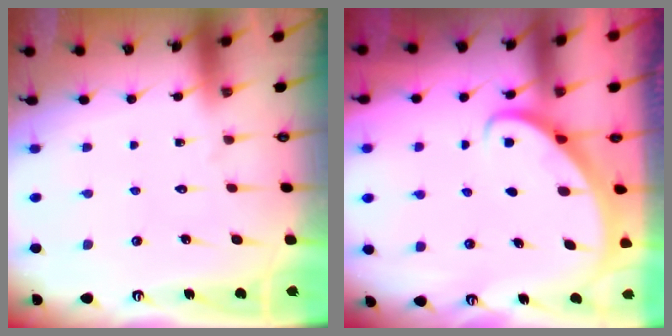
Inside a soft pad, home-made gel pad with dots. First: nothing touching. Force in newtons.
{"total": 2.8, "press": 2.8, "slide": 0.2}